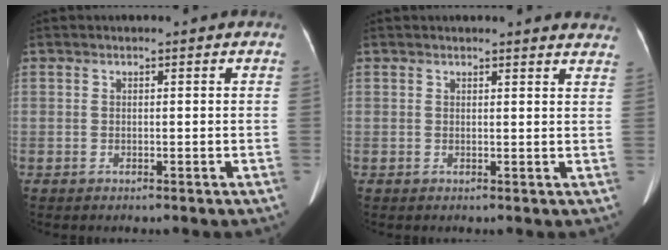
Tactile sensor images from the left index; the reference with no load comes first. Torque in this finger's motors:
{"motor_torque": [0.83, -1.31, 0.18, 0.03]}